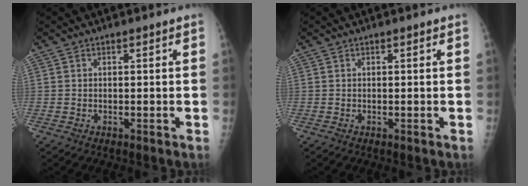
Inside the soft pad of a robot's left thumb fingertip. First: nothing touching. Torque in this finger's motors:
{"motor_torque": [-0.13, 0.04, -0.15, -0.06, 0.00]}